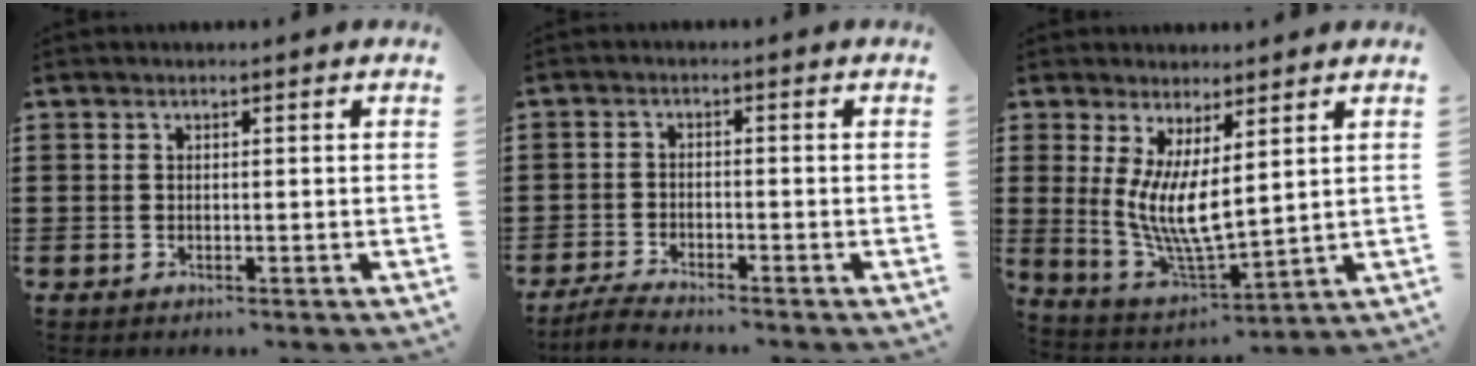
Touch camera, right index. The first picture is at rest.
{"total": 2.8, "force": [-2.7, 0.0, 0.6], "torque": [-0.018, 0.002, -0.058]}
{"total": 7.7, "force": [1.7, 2.3, 7.1], "torque": [-0.159, -0.023, 0.030]}